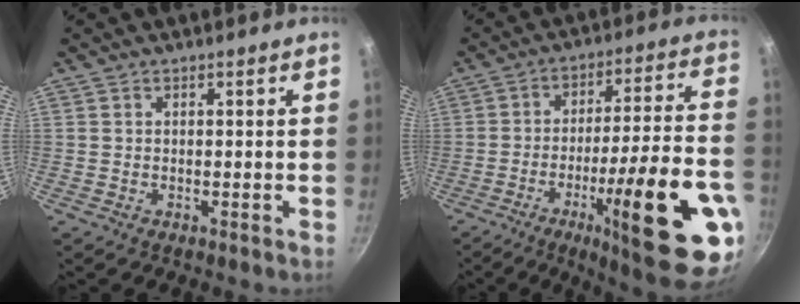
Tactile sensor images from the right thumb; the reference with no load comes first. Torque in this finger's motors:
{"motor_torque": [2.43, 2.58, 1.50, -1.27, 0.58]}